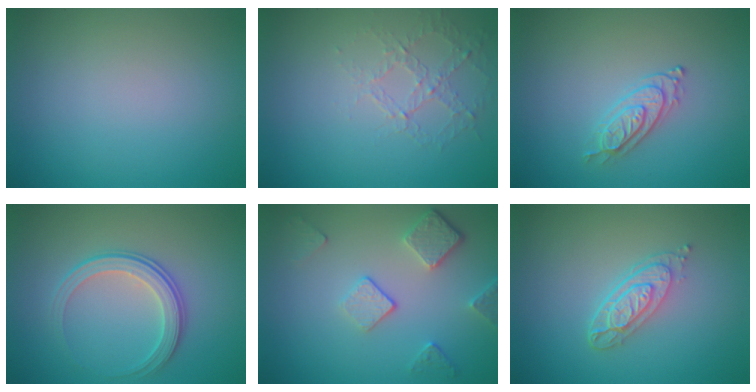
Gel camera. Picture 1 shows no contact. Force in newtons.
{"total": 1.4, "press": 0.8, "slide": 1.2}
{"total": 2.2, "press": 2.1, "slide": 0.7}
{"total": 3.3, "press": 2.8, "slide": 1.8}
{"total": 3.7, "press": 2.8, "slide": 2.4}
{"total": 3.6, "press": 2.8, "slide": 2.3}